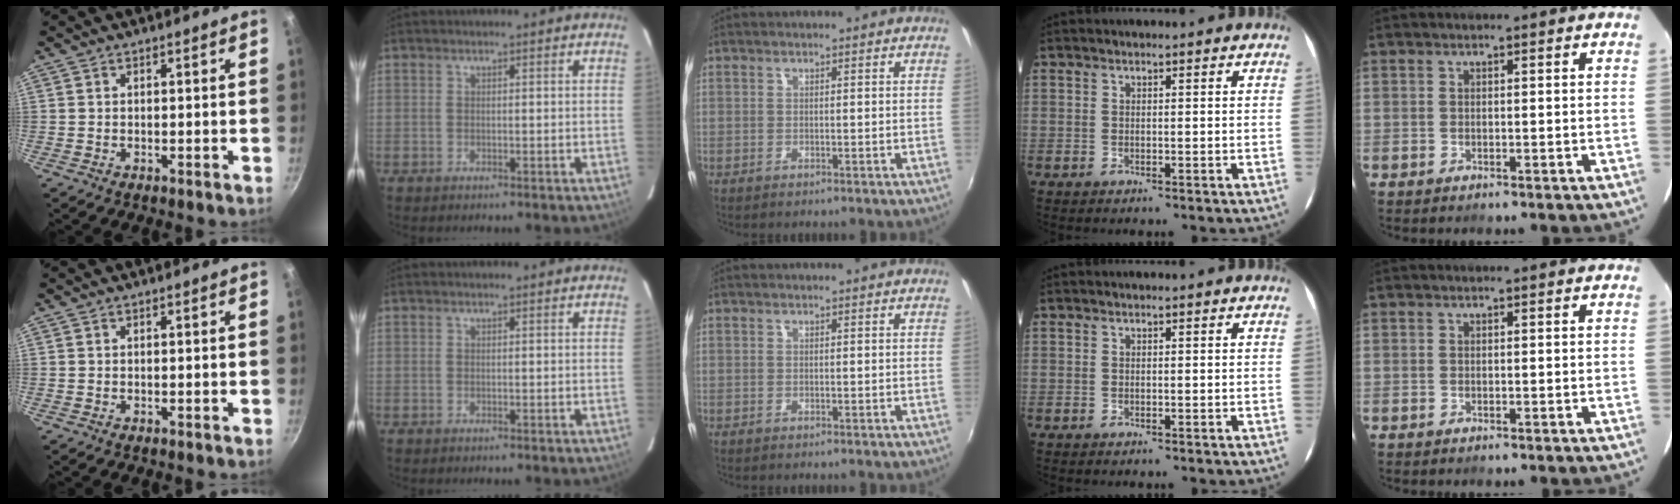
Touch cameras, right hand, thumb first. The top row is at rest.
{}